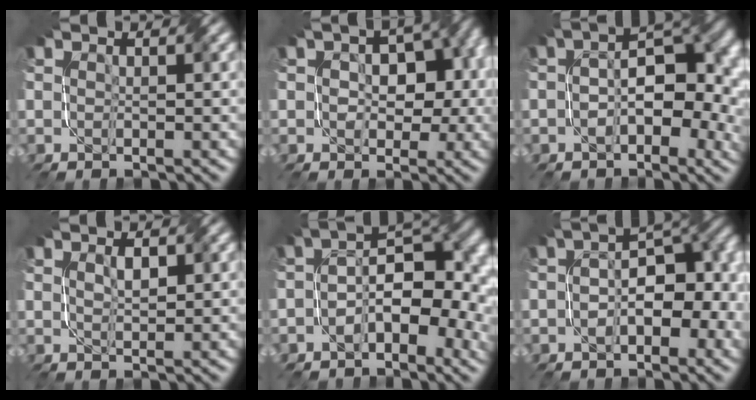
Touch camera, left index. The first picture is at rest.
{"total": 7.2, "force": [-0.2, 4.7, 5.5], "torque": [-0.051, 0.012, 0.005]}
{"total": 7.9, "force": [-1.1, 4.2, 6.6], "torque": [-0.085, 0.011, -0.024]}
{"total": 0.7, "force": [0.6, -0.2, 0.3], "torque": [-0.011, 0.001, 0.016]}
{"total": 8.0, "force": [-1.7, 4.2, 6.5], "torque": [-0.085, 0.013, -0.035]}
{"total": 8.2, "force": [-1.4, 4.3, 6.9], "torque": [-0.091, 0.017, -0.029]}